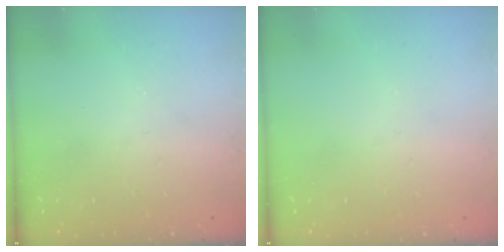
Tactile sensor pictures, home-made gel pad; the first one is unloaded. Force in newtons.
{"total": 0.0}